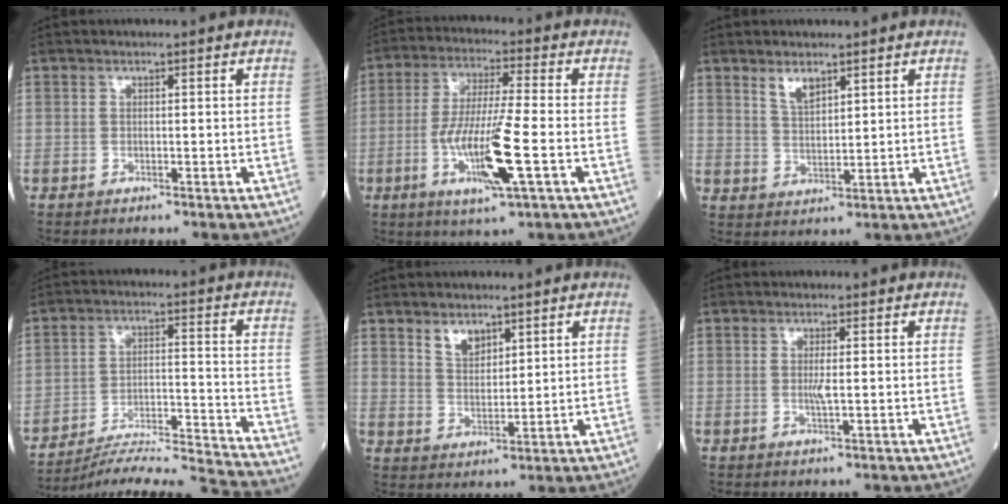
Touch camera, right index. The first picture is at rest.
{"total": 11.9, "force": [-3.4, 0.4, 11.4], "torque": [-0.221, -0.015, -0.065]}
{"total": 3.5, "force": [2.5, 1.2, 2.2], "torque": [-0.043, -0.003, 0.052]}
{"total": 15.0, "force": [-14.6, -2.3, 2.7], "torque": [-0.029, 0.006, -0.230]}
{"total": 3.8, "force": [2.6, 1.9, 1.9], "torque": [-0.036, -0.002, 0.055]}
{"total": 1.7, "force": [-0.1, 0.0, 1.7], "torque": [-0.037, -0.002, -0.002]}